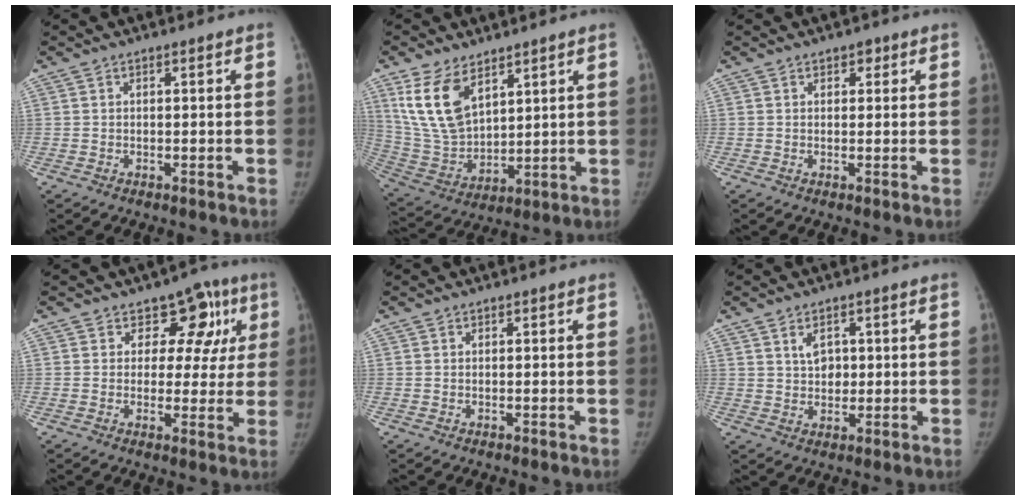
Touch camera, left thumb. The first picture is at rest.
{"total": 13.9, "force": [7.5, 7.8, 8.8], "torque": [-0.151, -0.034, 0.167]}
{"total": 1.6, "force": [0.9, 1.2, 0.6], "torque": [0.008, -0.002, 0.007]}
{"total": 9.1, "force": [3.9, 6.8, 4.5], "torque": [0.011, -0.005, 0.045]}
{"total": 0.0}
{"total": 4.0, "force": [1.4, 3.0, 2.2], "torque": [-0.017, -0.009, 0.027]}